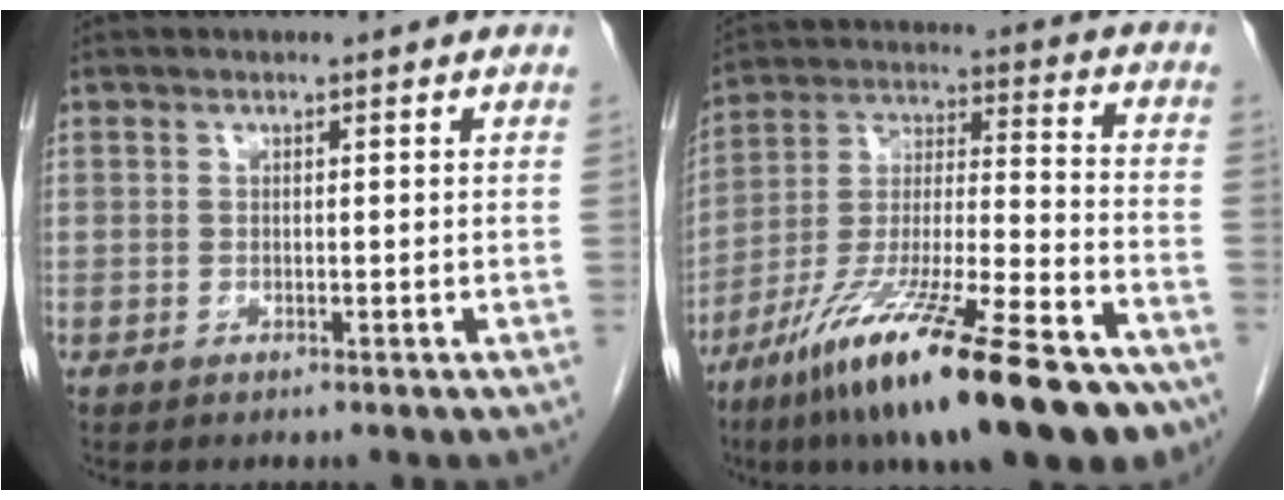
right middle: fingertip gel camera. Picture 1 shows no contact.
{"total": 26.4, "force": [-17.4, 3.8, 19.5], "torque": [-0.285, -0.030, -0.296]}